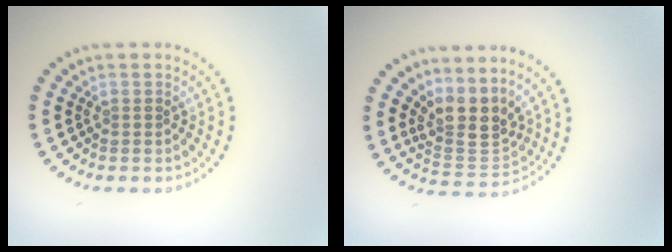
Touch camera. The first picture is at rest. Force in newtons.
{"total": 3.8, "press": 2.9, "slide": 2.4}